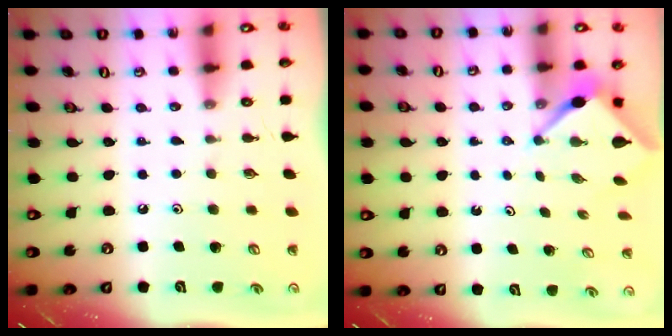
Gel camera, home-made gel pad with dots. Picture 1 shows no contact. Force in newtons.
{"total": 3.1, "press": 3.1, "slide": 0.3}